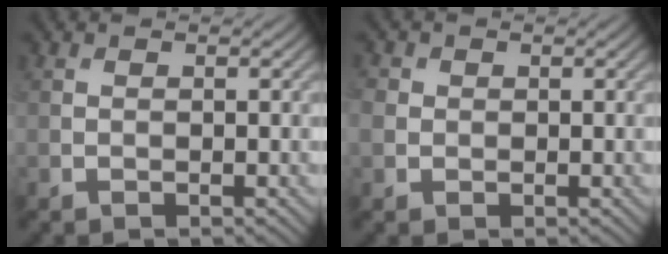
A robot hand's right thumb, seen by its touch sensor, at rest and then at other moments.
{"total": 2.3, "force": [0.2, 2.1, 0.9], "torque": [-0.027, 0.000, 0.002]}